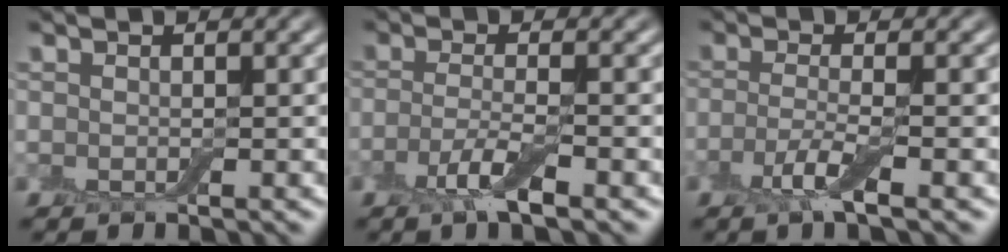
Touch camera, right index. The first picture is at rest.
{"total": 3.0, "force": [-1.6, 0.6, 2.5], "torque": [-0.054, -0.003, -0.036]}
{"total": 2.8, "force": [-1.3, 0.5, 2.4], "torque": [-0.053, -0.004, -0.033]}